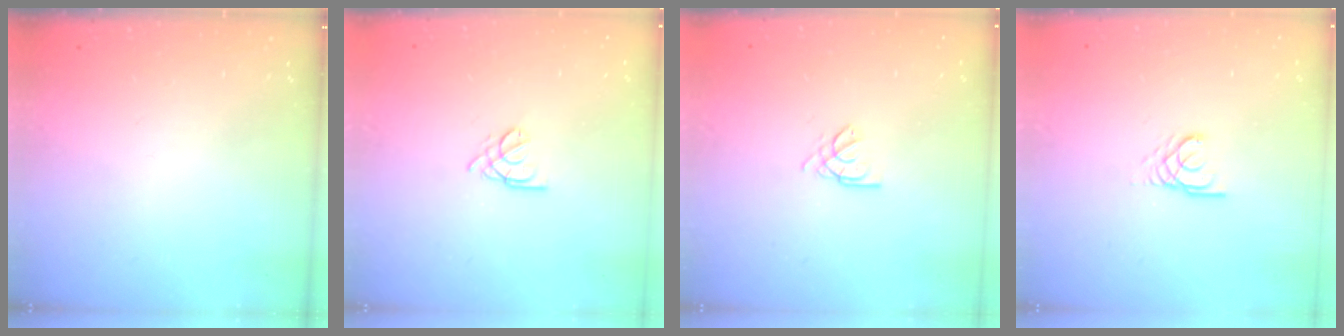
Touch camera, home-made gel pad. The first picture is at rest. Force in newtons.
{"total": 1.6, "press": 1.5, "slide": 0.5}
{"total": 2.3, "press": 2.3, "slide": 0.5}
{"total": 2.7, "press": 2.7, "slide": 0.1}